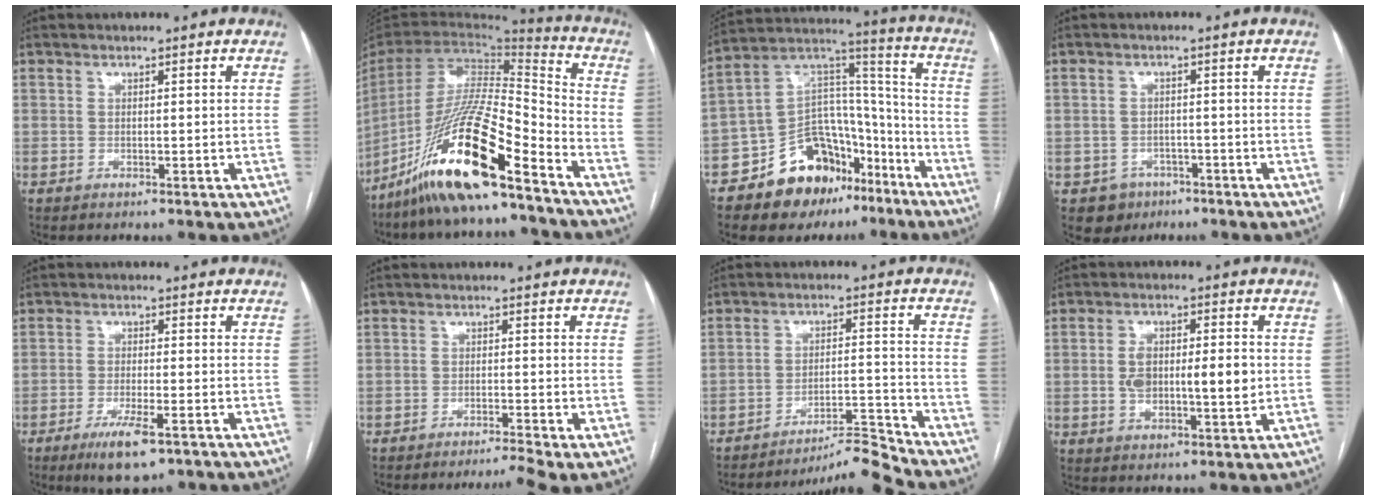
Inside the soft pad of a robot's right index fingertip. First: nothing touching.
{"total": 20.6, "force": [-14.0, 2.2, 15.0], "torque": [-0.311, -0.029, -0.264]}
{"total": 17.5, "force": [-11.5, 10.3, 8.2], "torque": [-0.110, 0.075, -0.183]}
{"total": 4.0, "force": [-2.0, 3.4, 0.1], "torque": [0.005, 0.013, -0.025]}
{"total": 6.3, "force": [-3.7, 1.2, 5.0], "torque": [-0.092, -0.012, -0.058]}
{"total": 4.2, "force": [-3.2, -0.8, 2.6], "torque": [-0.038, -0.004, -0.051]}
{"total": 7.7, "force": [-7.1, -3.0, 0.0], "torque": [0.005, 0.019, -0.122]}
{"total": 9.2, "force": [-0.1, 3.4, 8.5], "torque": [-0.152, 0.010, 0.004]}